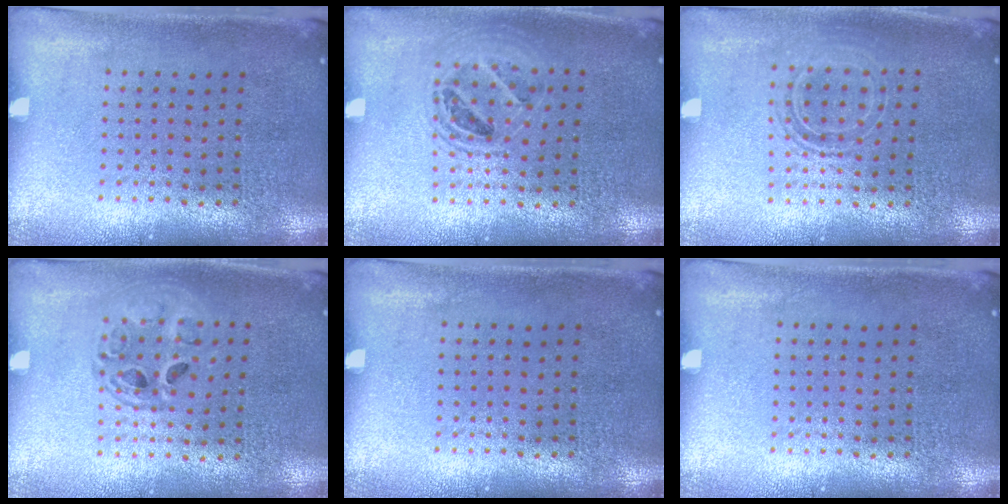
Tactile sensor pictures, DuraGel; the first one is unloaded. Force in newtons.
{"total": 1.4, "press": 1.2, "slide": 0.6}
{"total": 1.5, "press": 1.2, "slide": 0.9}
{"total": 1.3, "press": 1.2, "slide": 0.5}
{"total": 0.0}
{"total": 0.0}